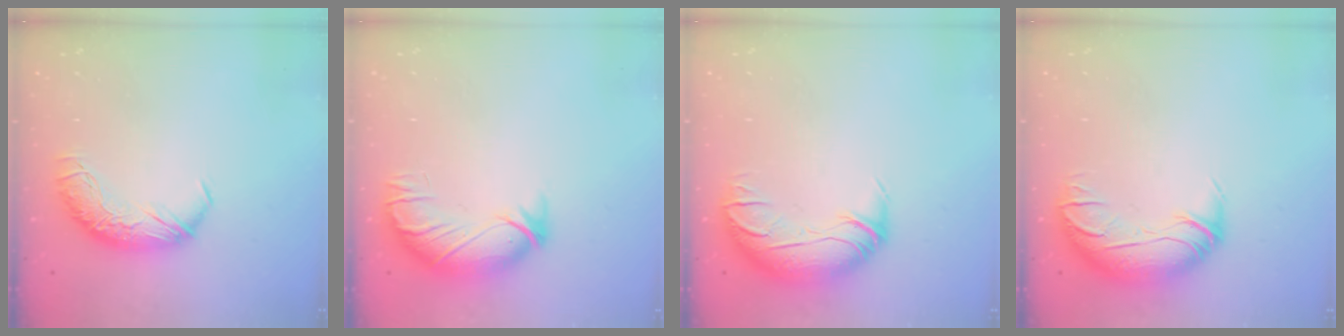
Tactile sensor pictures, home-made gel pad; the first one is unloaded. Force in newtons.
{"total": 3.3, "press": 1.6, "slide": 2.8}
{"total": 3.0, "press": 1.0, "slide": 2.8}
{"total": 3.0, "press": 1.0, "slide": 2.8}